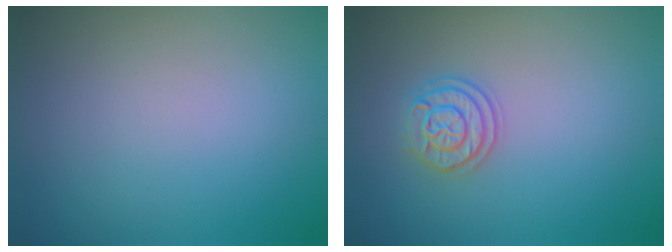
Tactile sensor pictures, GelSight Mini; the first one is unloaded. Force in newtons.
{"total": 2.1, "press": 2.1, "slide": 0.3}